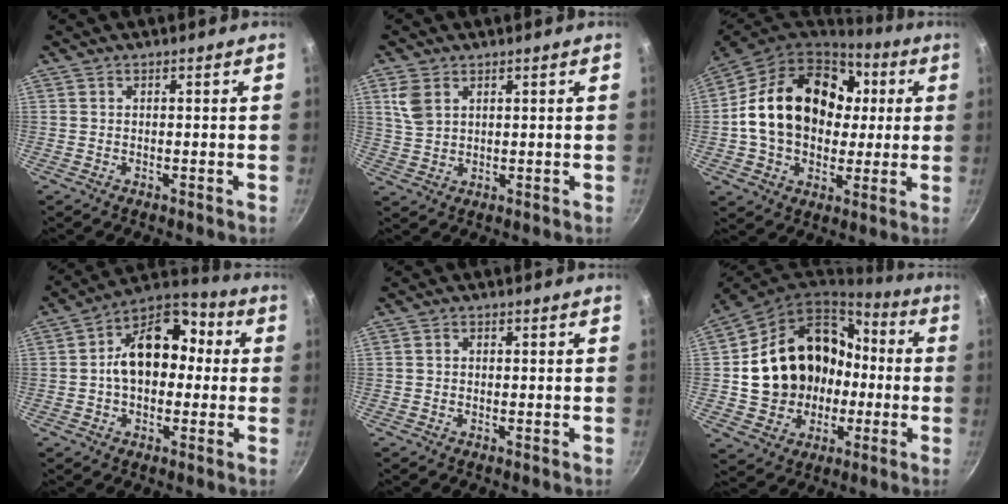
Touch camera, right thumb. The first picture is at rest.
{"total": 5.1, "force": [2.3, 3.4, 3.0], "torque": [-0.061, -0.004, 0.053]}
{"total": 24.1, "force": [3.2, 18.0, 15.7], "torque": [-0.253, 0.027, 0.054]}
{"total": 15.4, "force": [1.0, 10.9, 10.9], "torque": [-0.121, 0.042, -0.005]}
{"total": 0.8, "force": [0.0, 0.7, 0.4], "torque": [-0.005, 0.005, 0.000]}
{"total": 22.3, "force": [-0.9, 18.8, 12.0], "torque": [-0.184, 0.054, 0.007]}